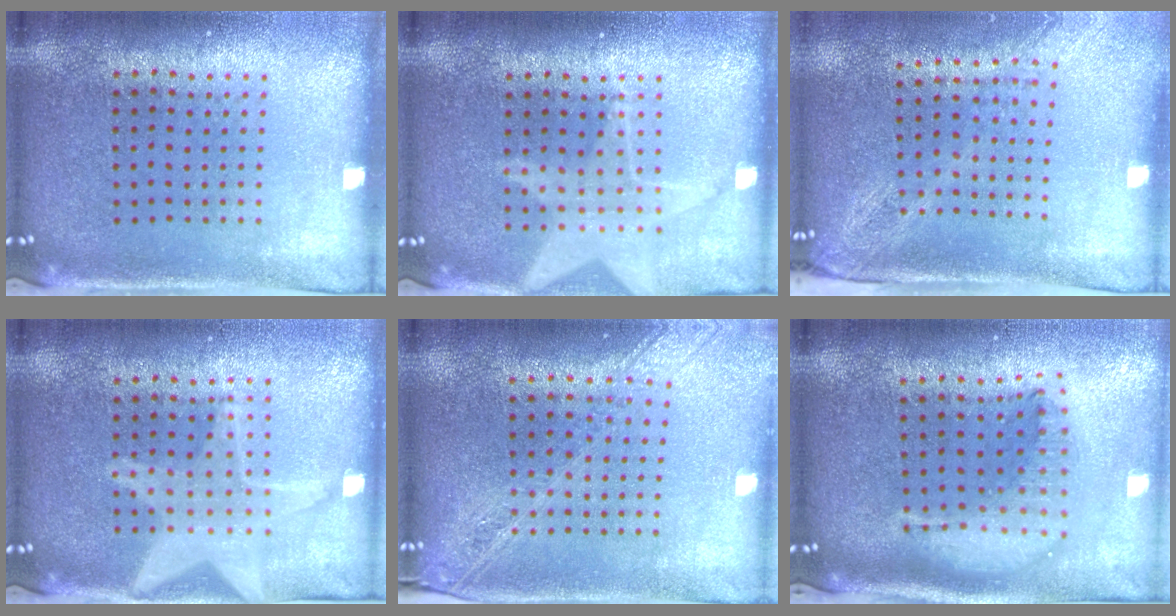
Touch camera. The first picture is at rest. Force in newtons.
{"total": 1.7, "press": 1.4, "slide": 1.0}
{"total": 2.0, "press": 1.6, "slide": 1.2}
{"total": 3.2, "press": 3.2, "slide": 0.4}
{"total": 2.0, "press": 1.8, "slide": 1.0}
{"total": 2.2, "press": 1.7, "slide": 1.4}